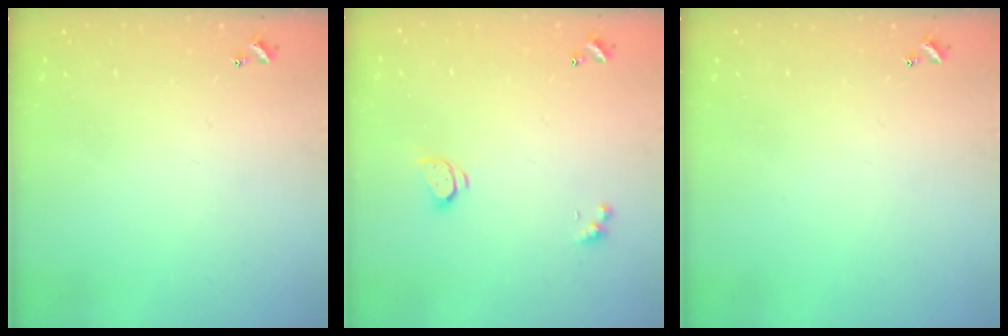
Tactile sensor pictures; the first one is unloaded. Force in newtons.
{"total": 1.6, "press": 1.5, "slide": 0.4}
{"total": 0.0}